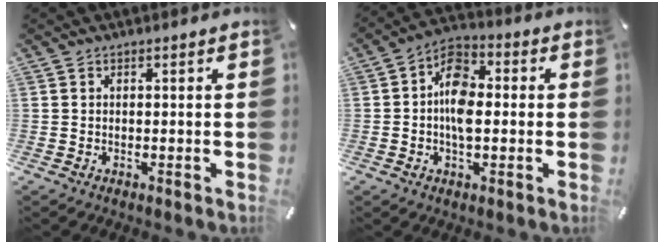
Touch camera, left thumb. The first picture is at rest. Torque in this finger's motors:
{"motor_torque": [0.89, 1.92, 0.70, -0.58, 0.25]}